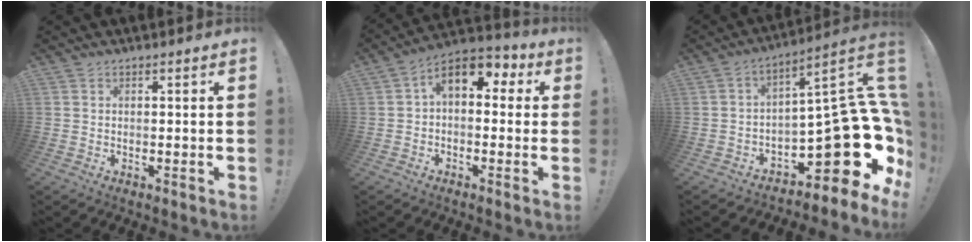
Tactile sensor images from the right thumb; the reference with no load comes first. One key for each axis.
{"total": 9.4, "fx": 2.9, "fy": 5.6, "fz": 7.0, "tx": -0.102, "ty": -0.003, "tz": 0.056}
{"total": 20.0, "fx": -5.5, "fy": 8.4, "fz": 17.3, "tx": -0.235, "ty": 0.009, "tz": -0.082}